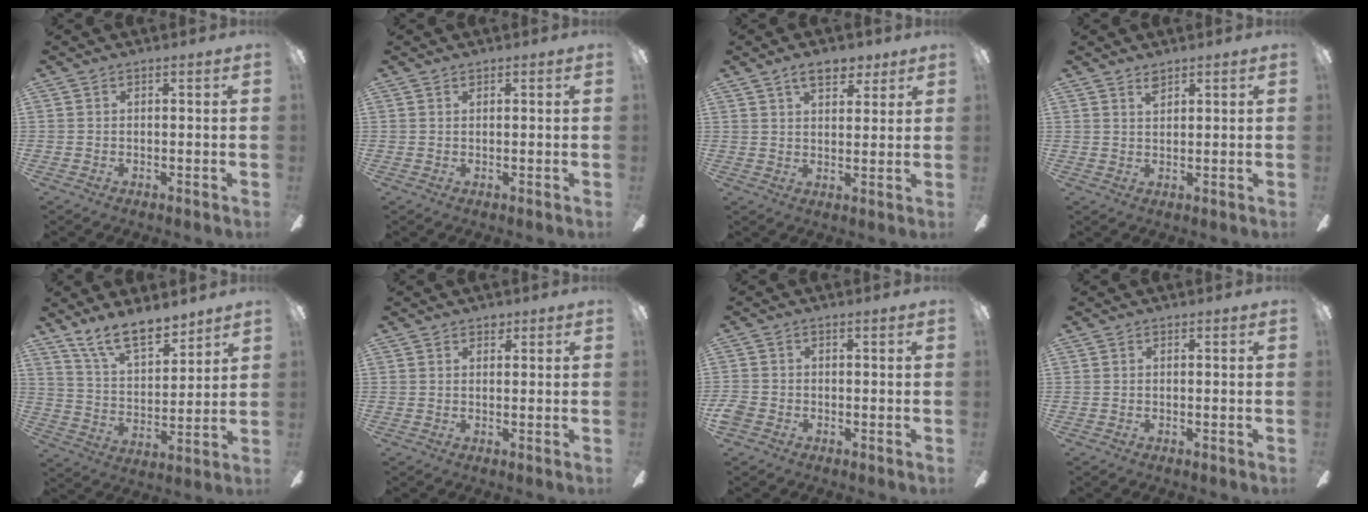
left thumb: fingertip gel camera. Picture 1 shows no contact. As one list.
[{"total": 0.5, "force": [0.5, 0.2, 0.2], "torque": [-0.004, 0.000, 0.009]}, {"total": 6.7, "force": [4.5, 3.3, 3.7], "torque": [-0.047, -0.014, 0.079]}, {"total": 2.4, "force": [2.0, 0.8, 1.1], "torque": [-0.026, -0.001, 0.037]}, {"total": 12.8, "force": [10.4, 4.8, 5.8], "torque": [-0.102, -0.062, 0.190]}, {"total": 1.5, "force": [1.2, 0.8, 0.4], "torque": [0.001, -0.002, 0.020]}, {"total": 2.4, "force": [-1.2, 1.6, 1.3], "torque": [-0.025, 0.004, -0.024]}, {"total": 0.0}]